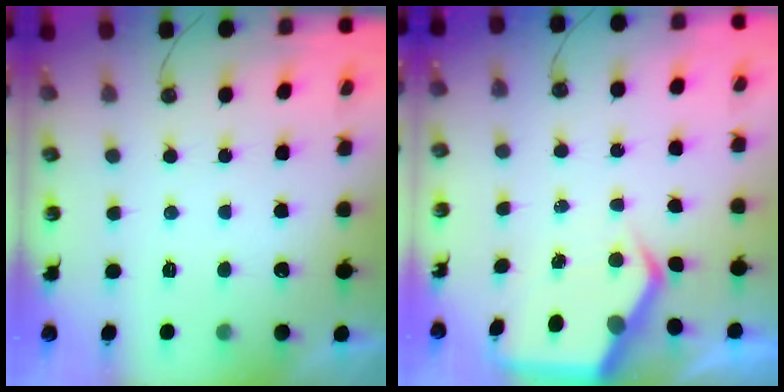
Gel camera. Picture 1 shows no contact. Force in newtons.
{"total": 5.8, "press": 5.7, "slide": 0.6}